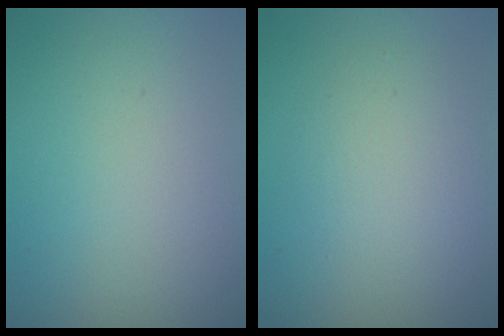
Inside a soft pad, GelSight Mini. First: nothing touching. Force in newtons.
{"total": 3.1, "press": 3.1, "slide": 0.1}